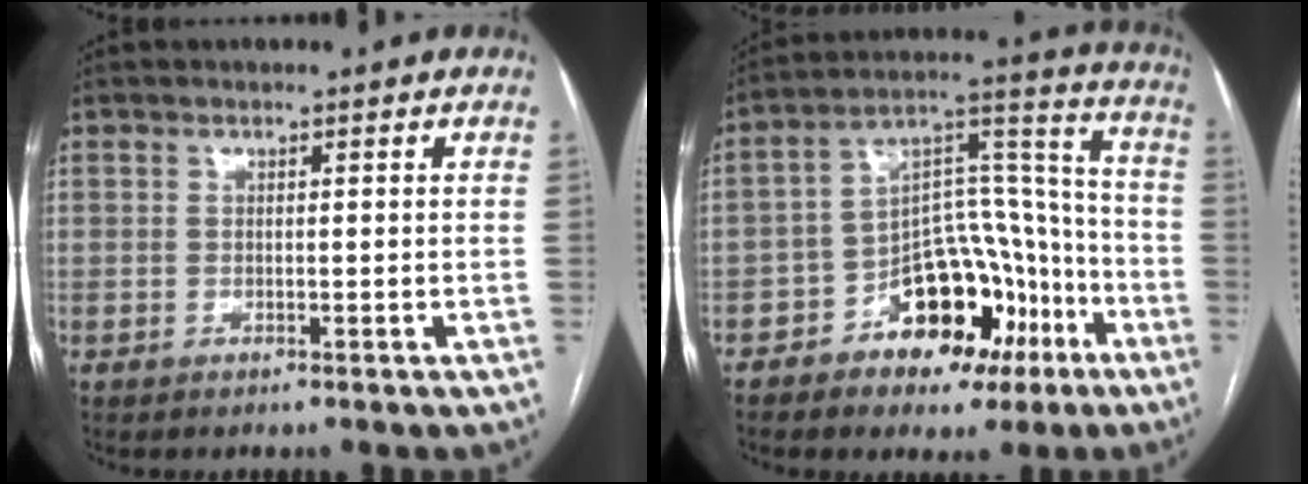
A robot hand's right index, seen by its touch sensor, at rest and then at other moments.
{"total": 15.7, "force": [-7.8, 8.9, 10.3], "torque": [-0.150, 0.038, -0.114]}